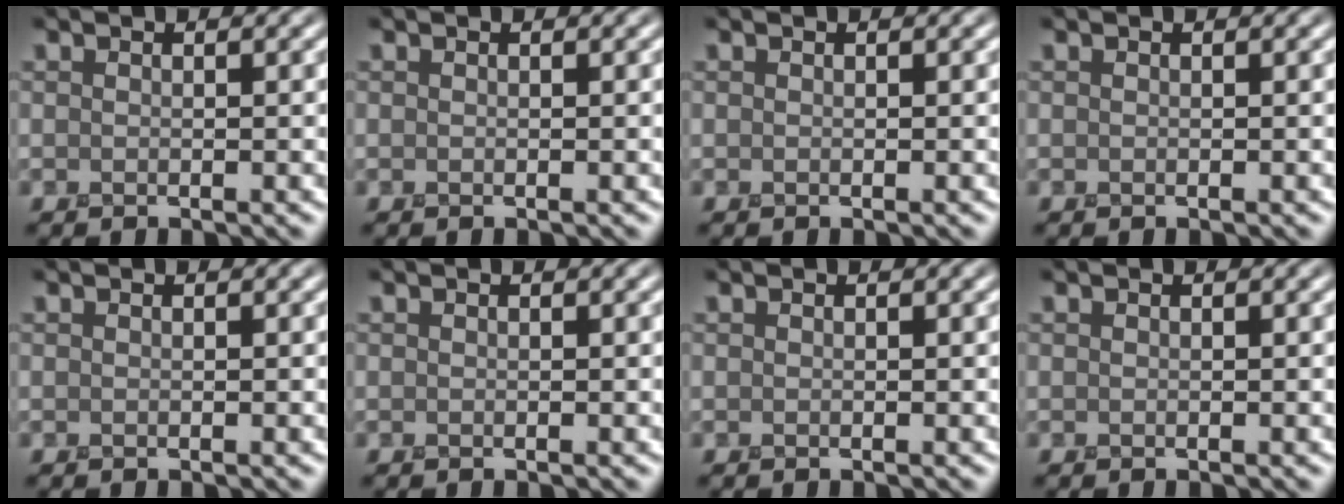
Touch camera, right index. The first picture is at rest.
{"total": 0.0}
{"total": 0.0}
{"total": 0.0}
{"total": 0.0}
{"total": 0.0}
{"total": 0.0}
{"total": 0.0}